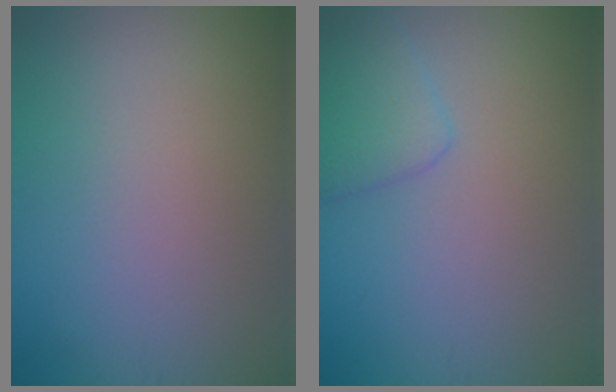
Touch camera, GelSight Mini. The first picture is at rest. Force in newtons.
{"total": 2.8, "press": 2.8, "slide": 0.2}